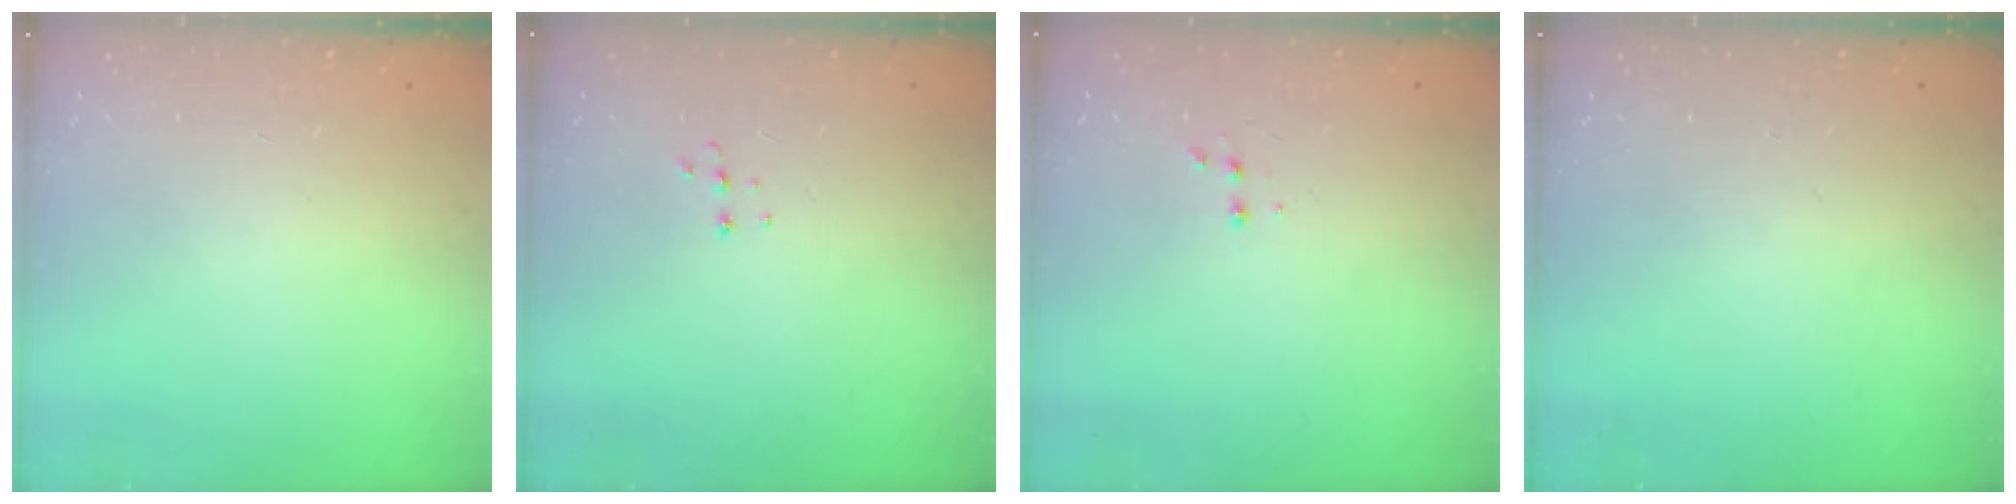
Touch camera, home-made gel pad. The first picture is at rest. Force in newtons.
{"total": 3.7, "press": 3.7, "slide": 0.3}
{"total": 1.9, "press": 1.9, "slide": 0.2}
{"total": 0.0}